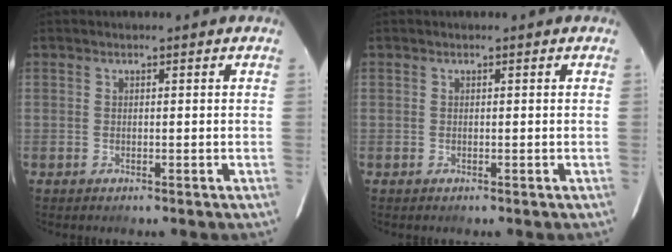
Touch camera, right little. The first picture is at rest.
{"total": 0.0}